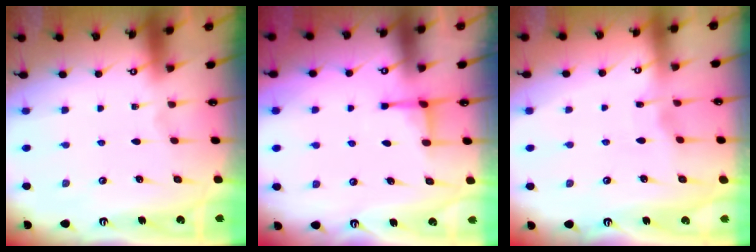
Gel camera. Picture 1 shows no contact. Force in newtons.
{"total": 2.5, "press": 2.3, "slide": 0.8}
{"total": 2.5, "press": 2.5, "slide": 0.2}